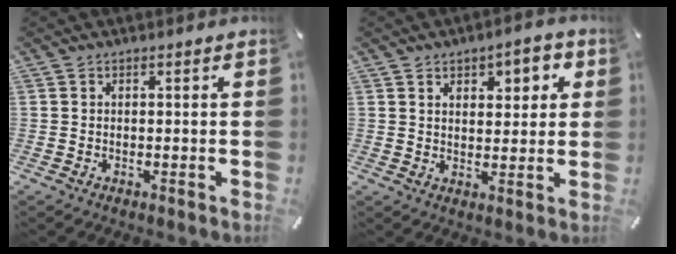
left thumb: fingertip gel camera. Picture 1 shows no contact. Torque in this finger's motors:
{"motor_torque": [-0.05, 0.02, 0.05, 0.00, 0.12]}